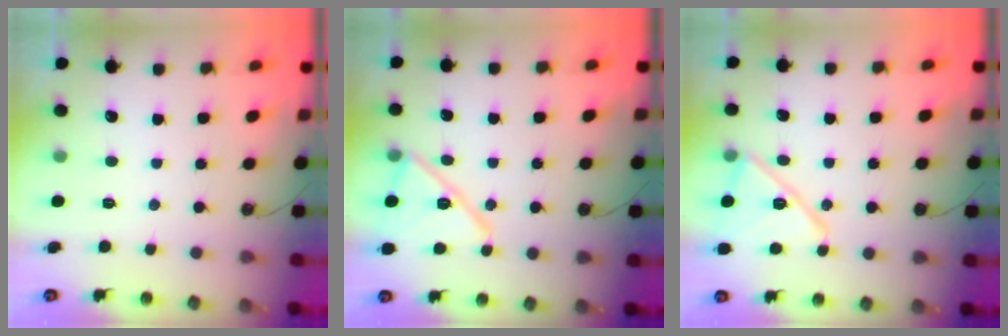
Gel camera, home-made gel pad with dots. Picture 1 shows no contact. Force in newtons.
{"total": 14.7, "press": 14.7, "slide": 0.9}
{"total": 14.0, "press": 13.9, "slide": 0.7}